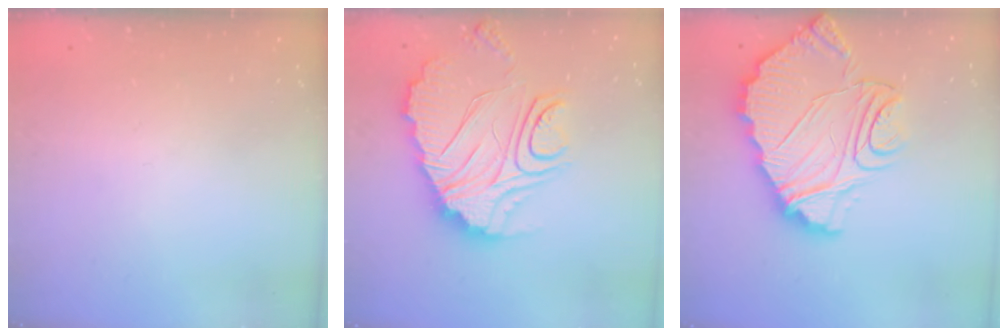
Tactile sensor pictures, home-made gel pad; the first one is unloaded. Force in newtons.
{"total": 16.3, "press": 16.2, "slide": 1.5}
{"total": 14.2, "press": 14.1, "slide": 1.5}